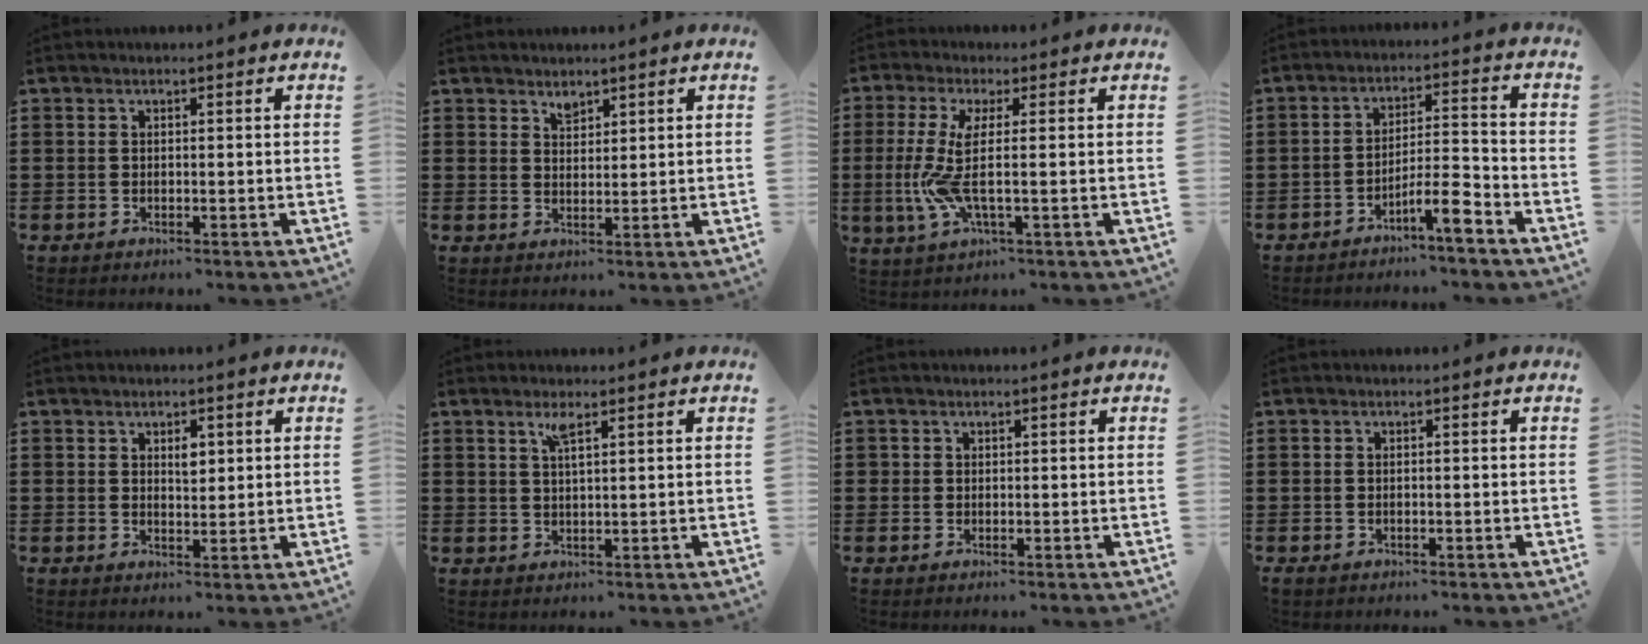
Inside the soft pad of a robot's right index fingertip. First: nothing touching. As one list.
[{"total": 1.7, "force": [1.5, 0.8, 0.3], "torque": [-0.008, 0.002, 0.030]}, {"total": 7.9, "force": [-0.3, 1.1, 7.8], "torque": [-0.193, -0.029, -0.017]}, {"total": 6.1, "force": [-4.5, 0.8, 4.1], "torque": [-0.067, 0.004, -0.082]}, {"total": 2.6, "force": [1.1, 1.3, 1.9], "torque": [-0.026, -0.001, 0.014]}, {"total": 2.4, "force": [1.4, 0.2, 1.9], "torque": [-0.042, 0.000, 0.023]}, {"total": 0.7, "force": [0.1, 0.7, 0.0], "torque": [-0.001, 0.006, 0.002]}, {"total": 0.6, "force": [-0.3, 0.2, 0.4], "torque": [-0.011, -0.003, -0.005]}]